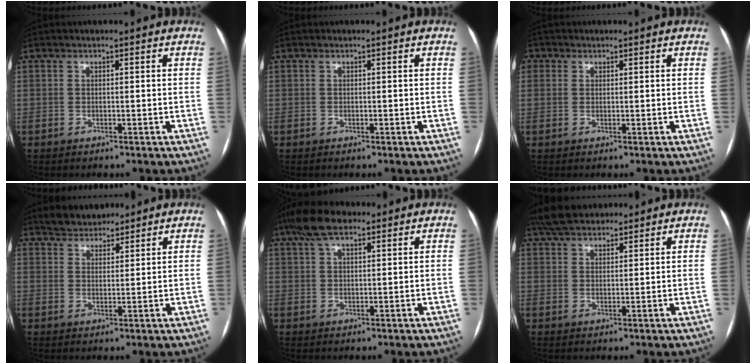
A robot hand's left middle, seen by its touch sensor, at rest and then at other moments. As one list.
[{"total": 0.0}, {"total": 1.6, "force": [0.6, 1.5, 0.1], "torque": [0.006, 0.001, 0.008]}, {"total": 4.9, "force": [4.4, 1.8, 0.9], "torque": [-0.017, 0.018, 0.079]}, {"total": 6.9, "force": [4.7, 2.4, 4.4], "torque": [-0.095, 0.028, 0.086]}, {"total": 8.2, "force": [7.1, 2.6, 3.2], "torque": [-0.058, 0.032, 0.129]}]